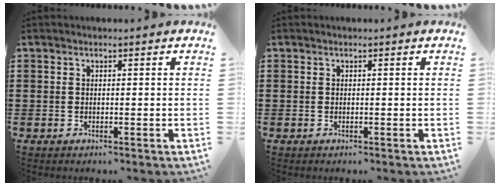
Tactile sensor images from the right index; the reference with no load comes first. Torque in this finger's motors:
{"motor_torque": [0.00, 0.00, 0.00, 0.00]}